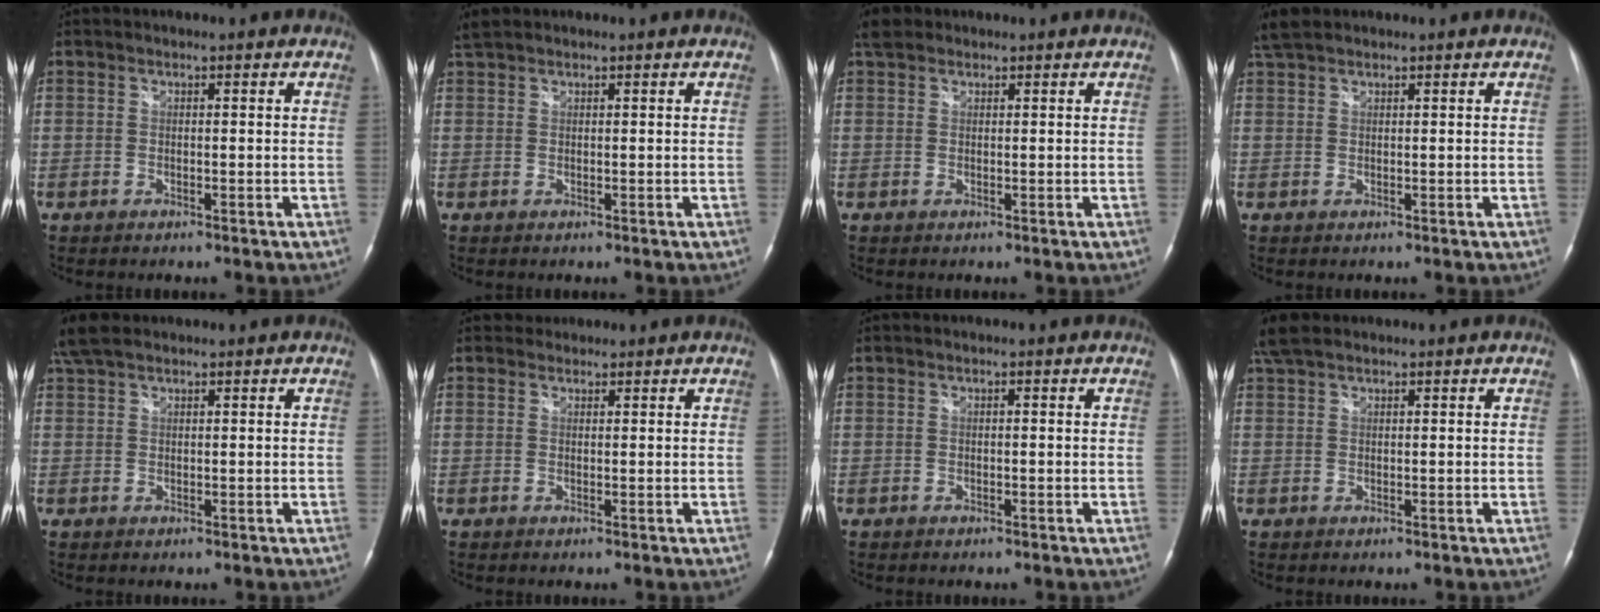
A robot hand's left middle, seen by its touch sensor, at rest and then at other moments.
{"total": 1.9, "force": [1.8, 0.3, 0.7], "torque": [-0.021, 0.019, 0.040]}
{"total": 2.6, "force": [2.0, 1.4, 0.8], "torque": [-0.024, 0.022, 0.036]}
{"total": 3.1, "force": [2.8, 0.8, 1.3], "torque": [-0.034, 0.019, 0.058]}
{"total": 4.2, "force": [3.4, 1.3, 2.1], "torque": [-0.053, 0.025, 0.071]}
{"total": 1.3, "force": [1.1, 0.5, -0.4], "torque": [0.005, 0.009, 0.017]}
{"total": 0.0}
{"total": 3.6, "force": [3.0, 1.1, 1.8], "torque": [-0.046, 0.024, 0.062]}